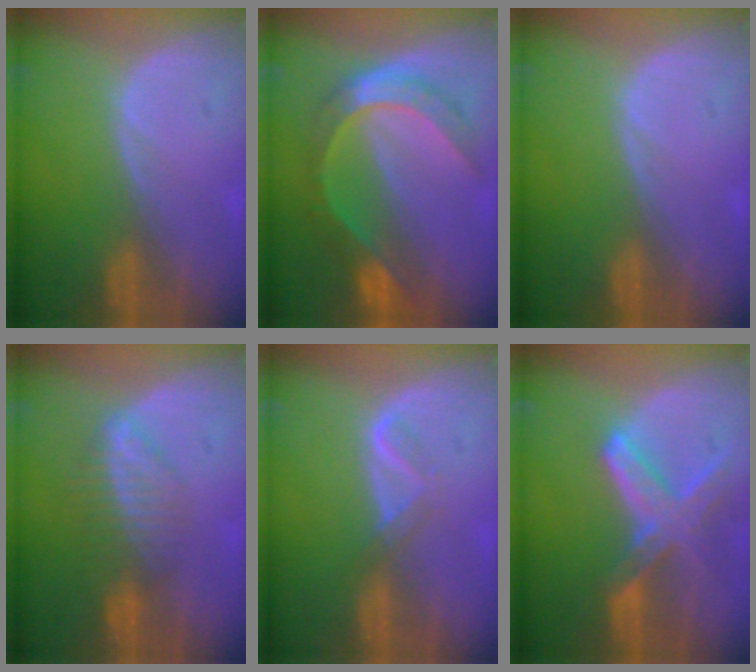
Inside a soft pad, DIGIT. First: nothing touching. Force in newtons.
{"total": 8.4, "press": 8.3, "slide": 0.9}
{"total": 0.0}
{"total": 6.9, "press": 6.0, "slide": 3.5}
{"total": 2.4, "press": 2.4, "slide": 0.7}
{"total": 8.2, "press": 7.2, "slide": 3.9}